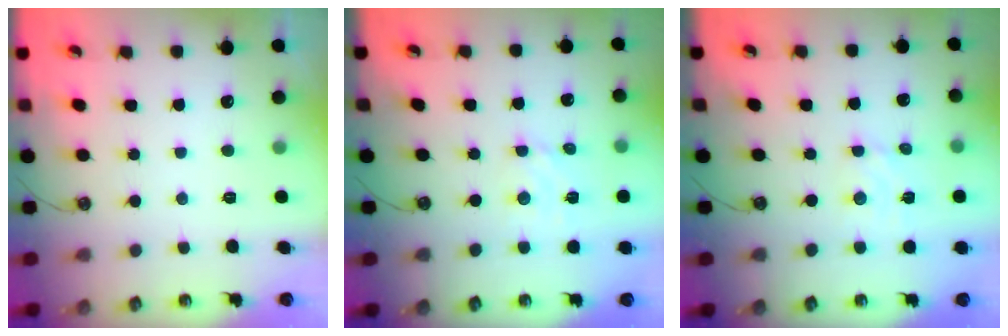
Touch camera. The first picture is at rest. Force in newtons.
{"total": 2.8, "press": 2.8, "slide": 0.4}
{"total": 2.5, "press": 2.5, "slide": 0.3}